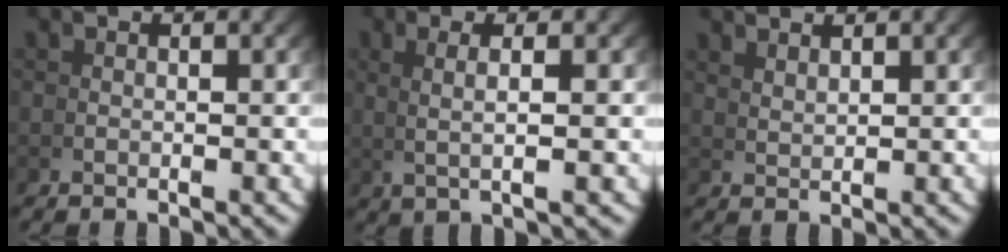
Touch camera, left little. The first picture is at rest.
{"total": 3.7, "force": [1.7, 0.0, 3.3], "torque": [-0.047, 0.020, 0.029]}
{"total": 2.4, "force": [2.2, -1.0, 0.2], "torque": [0.006, 0.001, 0.049]}